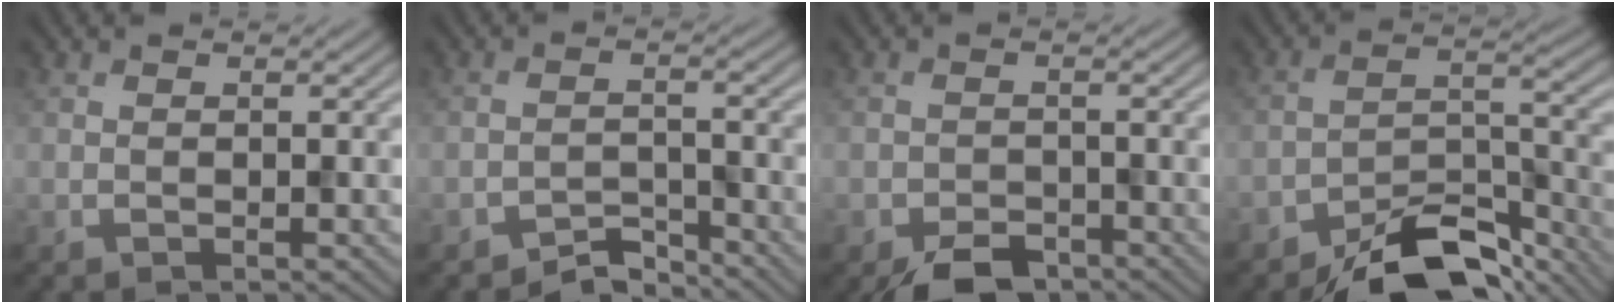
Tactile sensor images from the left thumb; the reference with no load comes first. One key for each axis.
{"total": 3.2, "fx": -3.0, "fy": 0.6, "fz": 0.7, "tx": -0.008, "ty": 0.007, "tz": -0.059}
{"total": 4.5, "fx": -3.5, "fy": 2.1, "fz": 2.1, "tx": -0.034, "ty": -0.005, "tz": -0.062}
{"total": 10.0, "fx": -8.0, "fy": 3.6, "fz": 5.0, "tx": -0.071, "ty": 0.007, "tz": -0.141}